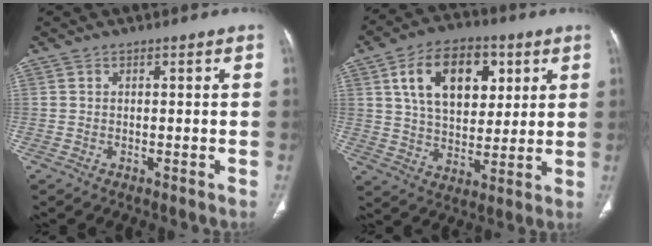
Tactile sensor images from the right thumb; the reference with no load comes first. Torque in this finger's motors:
{"motor_torque": [-0.19, 2.77, 1.67, 0.73, 0.45]}